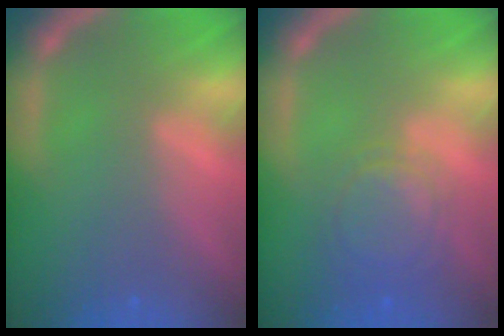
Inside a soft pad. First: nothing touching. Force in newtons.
{"total": 5.1}